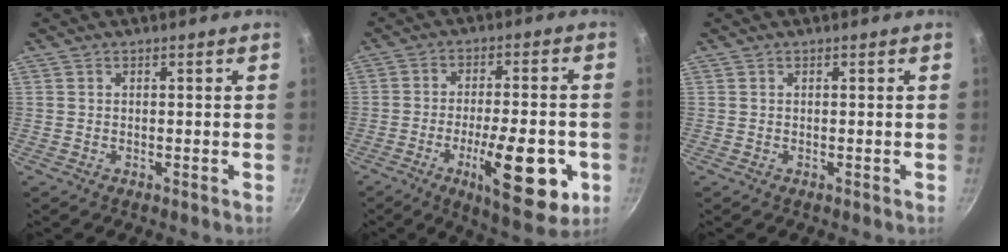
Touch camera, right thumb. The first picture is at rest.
{"total": 16.0, "force": [-5.3, 5.3, 14.1], "torque": [-0.192, 0.010, -0.074]}
{"total": 0.0}